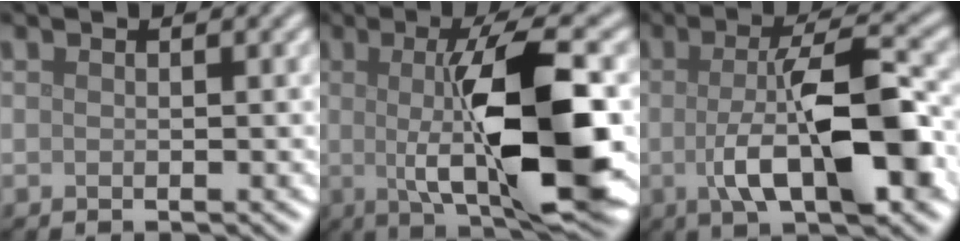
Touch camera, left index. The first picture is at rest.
{"total": 11.7, "force": [0.0, 3.1, 11.2], "torque": [-0.167, -0.007, 0.001]}
{"total": 9.1, "force": [-1.2, 2.9, 8.5], "torque": [-0.147, -0.001, -0.020]}